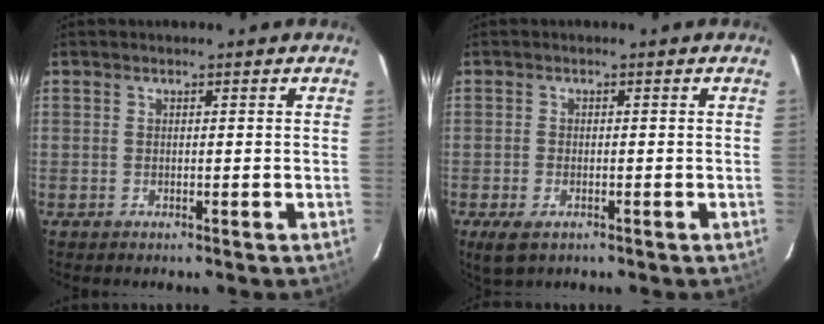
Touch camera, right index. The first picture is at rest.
{"total": 4.0, "force": [-2.2, 2.2, 2.5], "torque": [-0.059, -0.012, -0.040]}